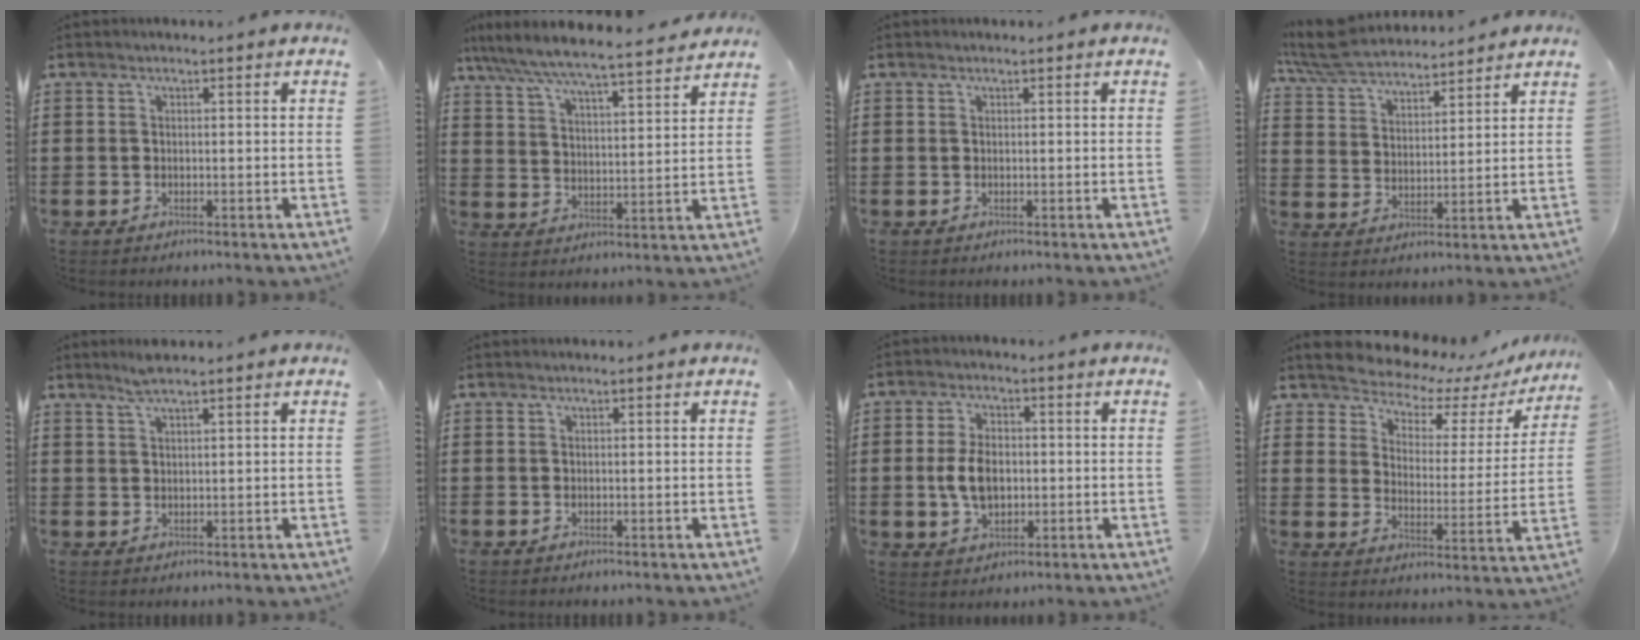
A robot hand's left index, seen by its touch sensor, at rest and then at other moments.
{"total": 6.3, "force": [5.9, -0.1, 2.1], "torque": [-0.067, -0.041, 0.097]}
{"total": 0.0}
{"total": 7.0, "force": [6.5, 1.1, 2.3], "torque": [-0.070, -0.025, 0.118]}
{"total": 2.5, "force": [2.0, 0.2, 1.5], "torque": [-0.033, 0.002, 0.037]}
{"total": 0.0}
{"total": 6.4, "force": [-0.3, 3.9, 5.0], "torque": [-0.109, 0.001, -0.013]}
{"total": 4.5, "force": [4.3, 1.2, 0.6], "torque": [-0.042, -0.037, 0.067]}